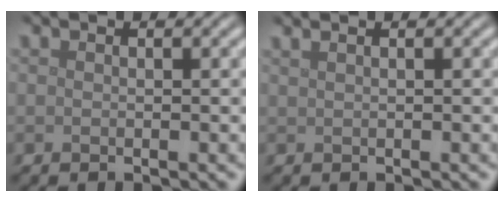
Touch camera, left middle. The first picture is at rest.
{"total": 2.5, "force": [1.5, 1.3, 1.6], "torque": [-0.011, 0.010, -0.002]}